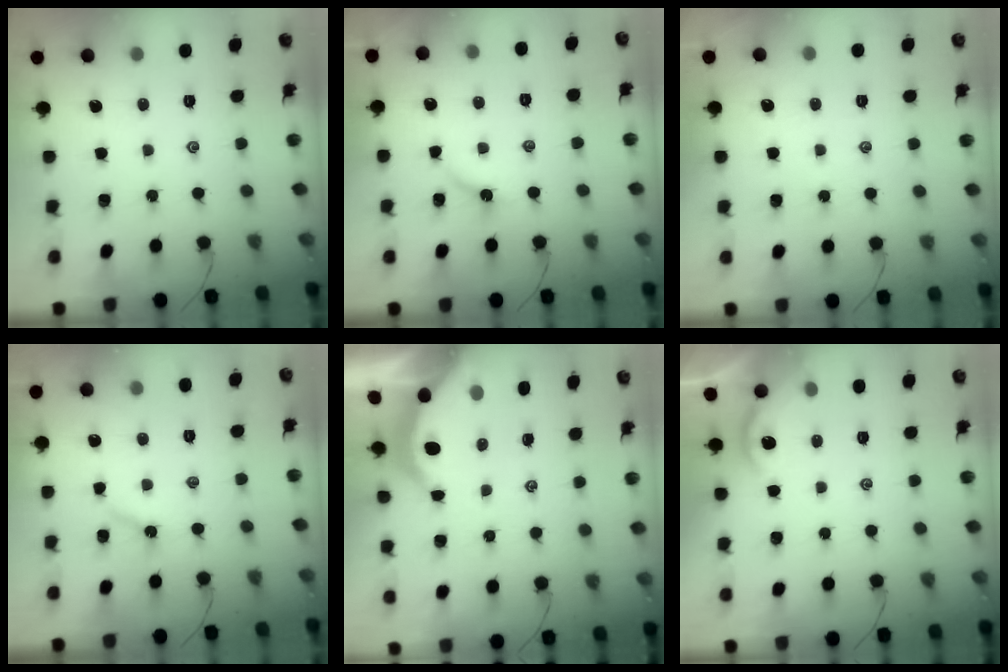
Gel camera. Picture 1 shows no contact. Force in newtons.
{"total": 4.0, "press": 4.0, "slide": 0.5}
{"total": 1.7, "press": 1.6, "slide": 0.4}
{"total": 3.5, "press": 3.4, "slide": 0.7}
{"total": 3.8, "press": 3.7, "slide": 0.4}
{"total": 2.8, "press": 2.8, "slide": 0.3}